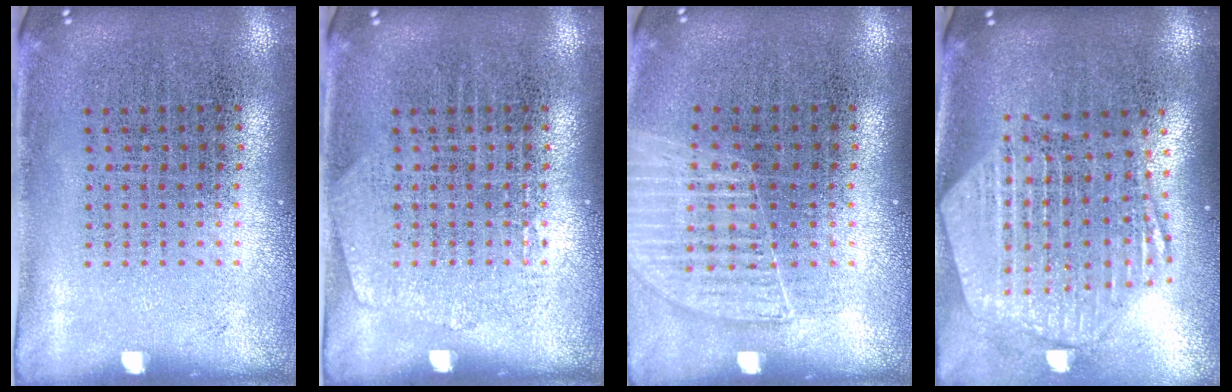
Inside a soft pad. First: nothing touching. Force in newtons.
{"total": 0.9, "press": 0.9, "slide": 0.0}
{"total": 1.1, "press": 1.1, "slide": 0.1}
{"total": 2.8, "press": 2.3, "slide": 1.6}